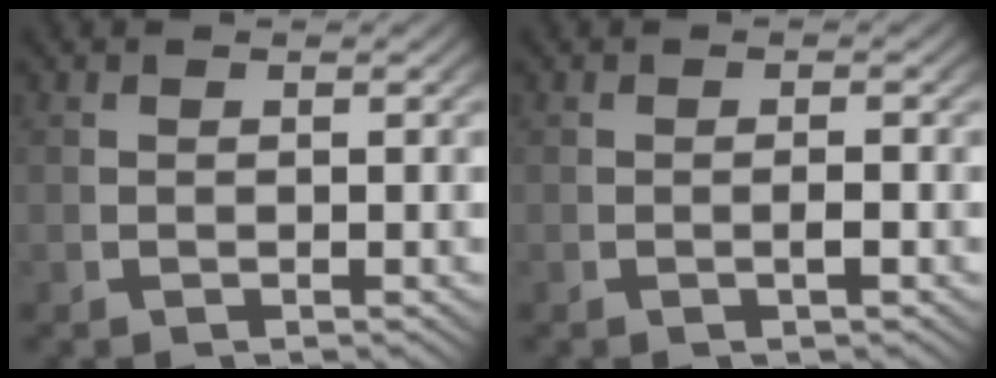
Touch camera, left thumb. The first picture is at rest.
{"total": 1.0, "force": [-0.2, 0.3, 1.0], "torque": [-0.017, 0.003, -0.006]}